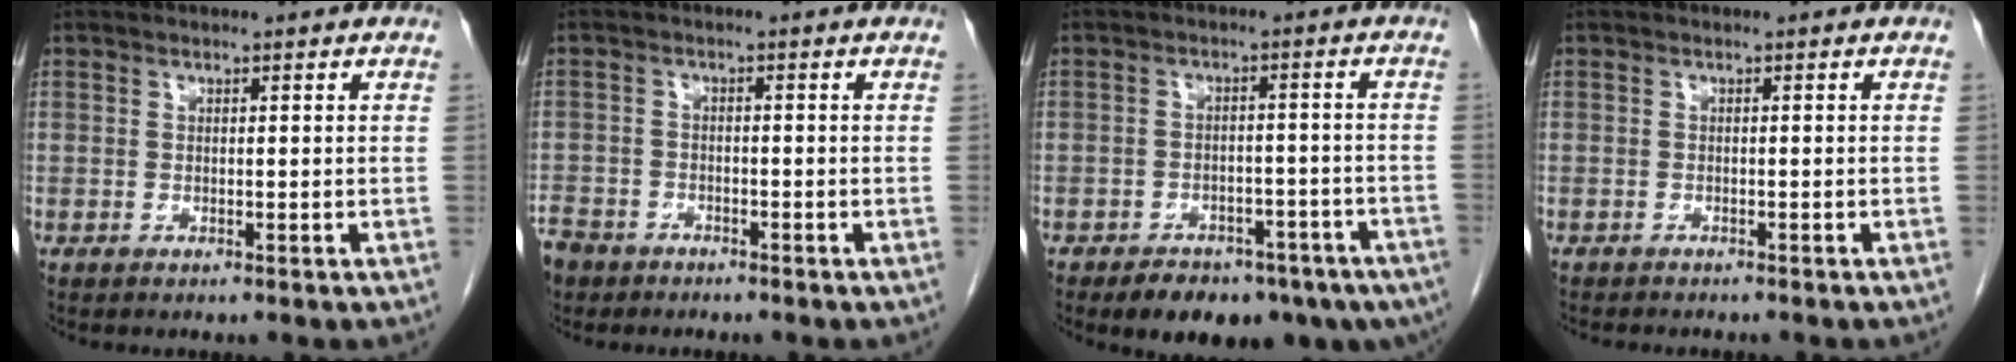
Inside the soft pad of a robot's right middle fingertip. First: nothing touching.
{"total": 7.2, "force": [-5.4, 4.4, 1.9], "torque": [-0.059, -0.004, -0.096]}
{"total": 14.4, "force": [-10.0, 6.9, 7.6], "torque": [-0.094, 0.001, -0.126]}
{"total": 4.7, "force": [-4.1, 1.0, 1.9], "torque": [-0.030, -0.009, -0.053]}